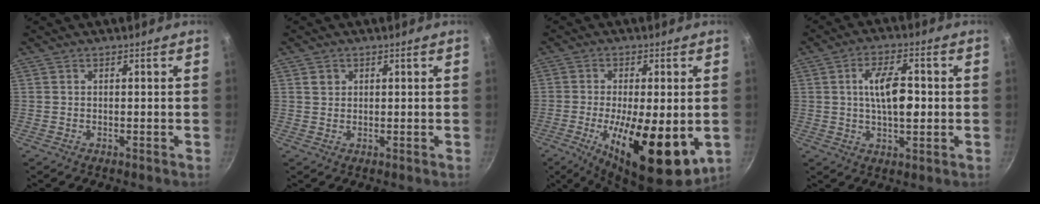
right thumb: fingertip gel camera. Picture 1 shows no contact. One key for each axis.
{"total": 1.8, "fx": 0.8, "fy": 1.5, "fz": 0.5, "tx": 0.000, "ty": -0.003, "tz": 0.012}
{"total": 20.0, "fx": -5.1, "fy": 7.2, "fz": 17.9, "tx": -0.261, "ty": -0.028, "tz": -0.057}
{"total": 9.4, "fx": 0.7, "fy": 4.3, "fz": 8.3, "tx": -0.132, "ty": 0.003, "tz": 0.011}